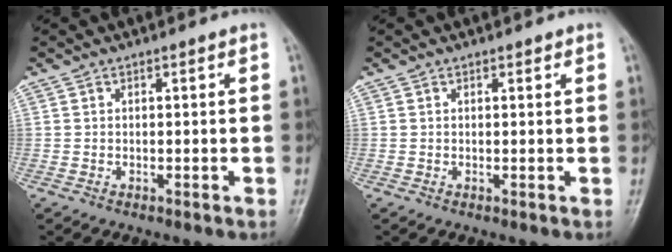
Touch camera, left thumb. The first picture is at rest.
{"total": 0.9, "force": [0.7, 0.5, 0.4], "torque": [0.002, -0.003, 0.005]}